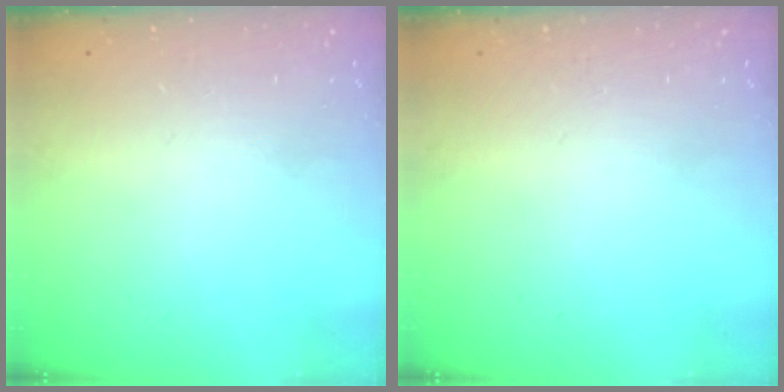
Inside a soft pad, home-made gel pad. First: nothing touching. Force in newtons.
{"total": 0.0}